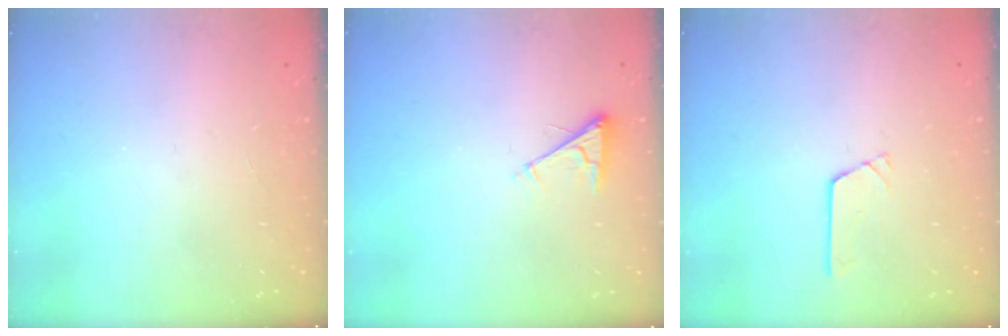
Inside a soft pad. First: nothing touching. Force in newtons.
{"total": 3.9, "press": 3.9, "slide": 0.6}
{"total": 2.6, "press": 2.6, "slide": 0.2}